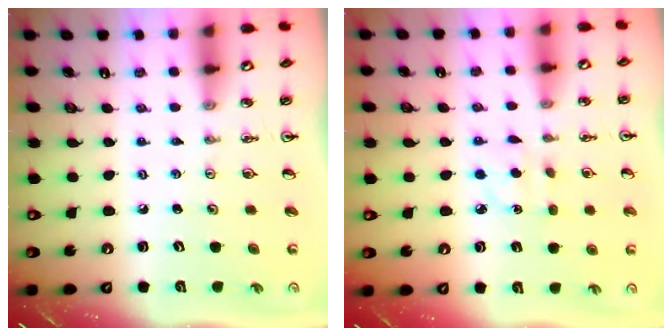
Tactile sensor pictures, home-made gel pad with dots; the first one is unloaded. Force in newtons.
{"total": 4.4, "press": 4.3, "slide": 0.6}